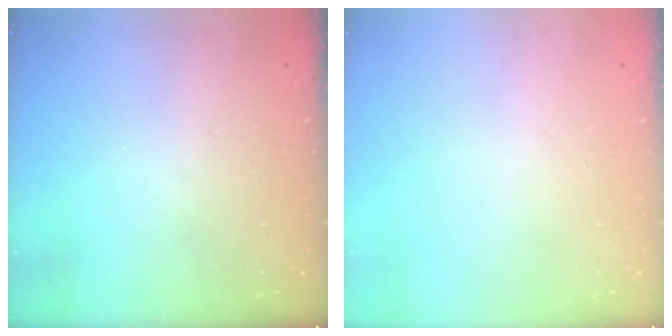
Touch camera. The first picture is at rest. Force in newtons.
{"total": 0.0}